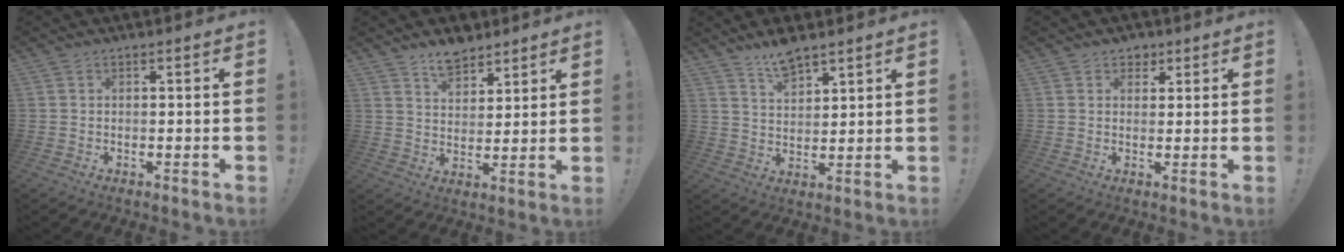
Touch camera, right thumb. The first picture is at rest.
{"total": 7.8, "force": [6.3, 4.1, 2.0], "torque": [-0.024, -0.042, 0.120]}
{"total": 7.8, "force": [6.6, 2.4, 3.4], "torque": [-0.052, -0.040, 0.119]}
{"total": 3.8, "force": [2.4, 2.9, 0.9], "torque": [-0.003, -0.010, 0.042]}